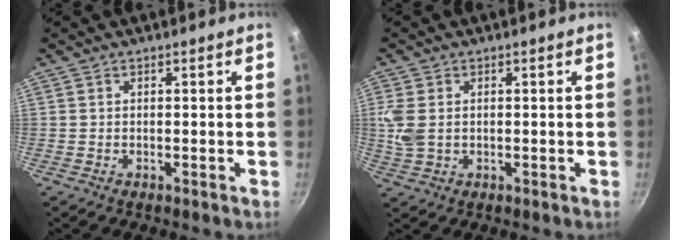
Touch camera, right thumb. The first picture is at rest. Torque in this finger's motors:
{"motor_torque": [0.26, 1.39, 0.73, 0.43, 0.05]}